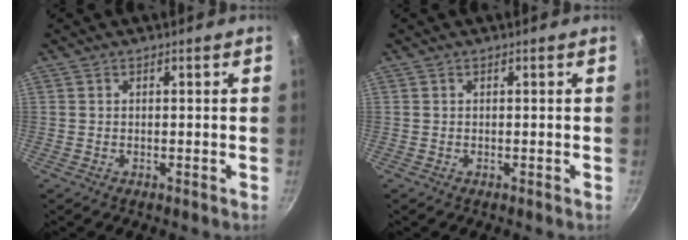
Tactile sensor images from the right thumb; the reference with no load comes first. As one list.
[{"total": 0.0}]